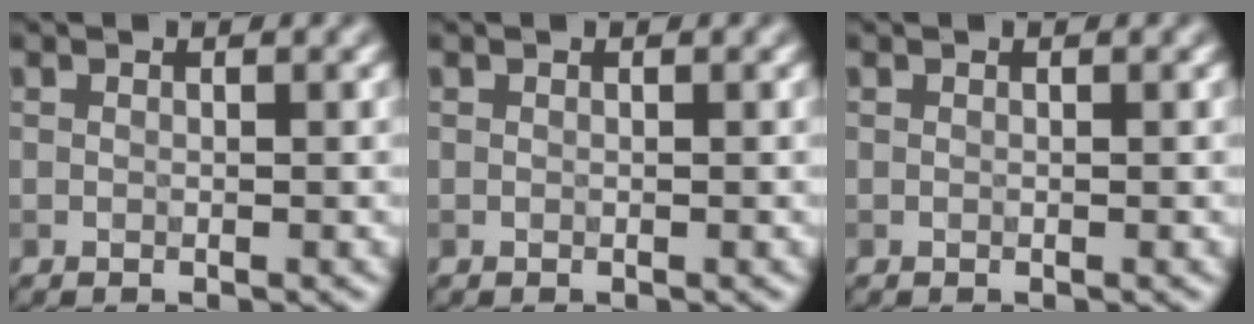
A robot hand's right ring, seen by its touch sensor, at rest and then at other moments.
{"total": 0.0}
{"total": 0.0}